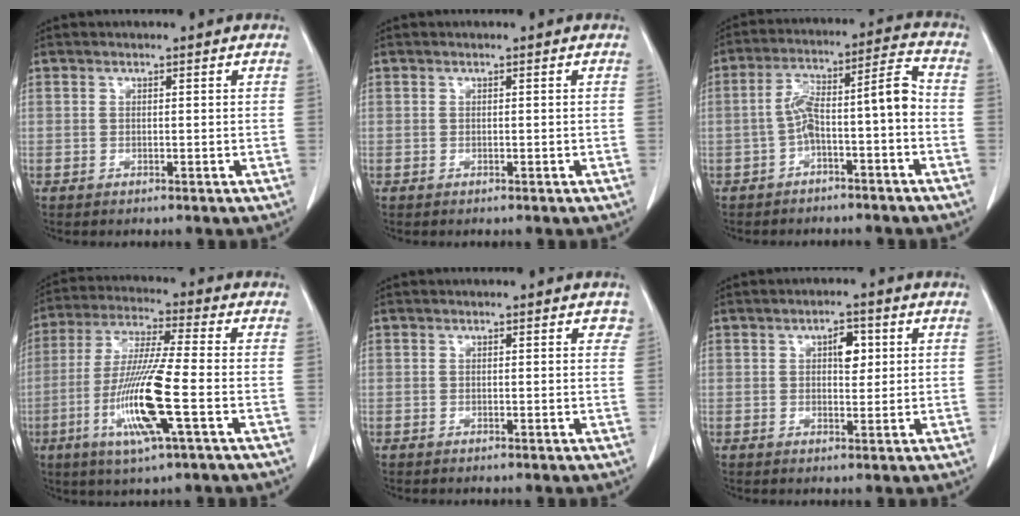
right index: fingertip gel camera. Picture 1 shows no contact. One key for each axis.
{"total": 0.0}
{"total": 9.1, "fx": -2.5, "fy": 1.4, "fz": 8.6, "tx": -0.148, "ty": 0.048, "tz": -0.039}
{"total": 13.3, "fx": -3.9, "fy": 0.1, "fz": 12.8, "tx": -0.262, "ty": -0.016, "tz": -0.077}
{"total": 1.4, "fx": 0.9, "fy": 0.8, "fz": 0.7, "tx": 0.005, "ty": 0.004, "tz": 0.003}
{"total": 3.6, "fx": 1.1, "fy": 1.8, "fz": 2.9, "tx": -0.044, "ty": 0.006, "tz": 0.016}